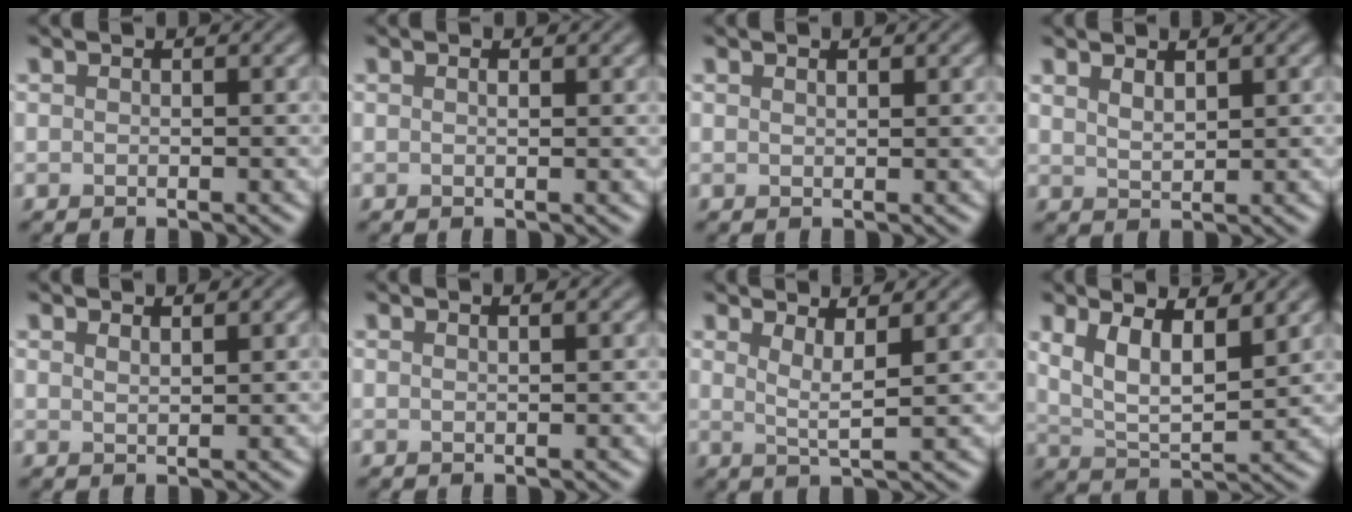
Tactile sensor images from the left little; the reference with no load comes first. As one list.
[{"total": 0.9, "force": [0.5, 0.3, 0.8], "torque": [-0.009, -0.003, 0.003]}, {"total": 0.7, "force": [0.5, 0.1, 0.4], "torque": [-0.006, -0.001, 0.010]}, {"total": 1.6, "force": [1.3, 0.5, 0.9], "torque": [-0.021, -0.003, 0.027]}, {"total": 1.1, "force": [0.9, 0.2, 0.5], "torque": [-0.005, 0.001, 0.016]}, {"total": 1.1, "force": [0.6, 0.4, 0.8], "torque": [-0.004, 0.001, 0.000]}, {"total": 2.7, "force": [1.5, 0.5, 2.2], "torque": [-0.032, -0.006, 0.026]}, {"total": 5.7, "force": [2.8, 2.2, 4.5], "torque": [-0.089, -0.003, 0.047]}]